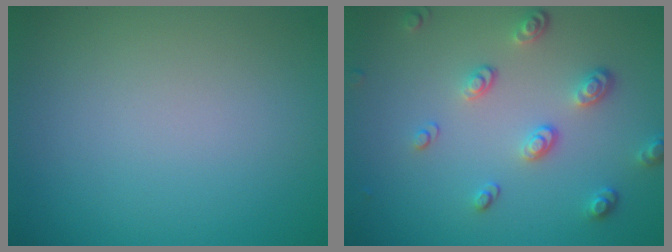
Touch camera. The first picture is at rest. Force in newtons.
{"total": 3.3, "press": 2.6, "slide": 2.0}